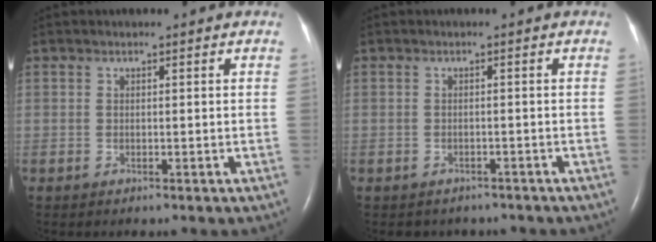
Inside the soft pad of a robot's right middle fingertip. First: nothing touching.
{"total": 3.9, "force": [-3.4, 1.8, 0.3], "torque": [-0.009, 0.007, -0.037]}